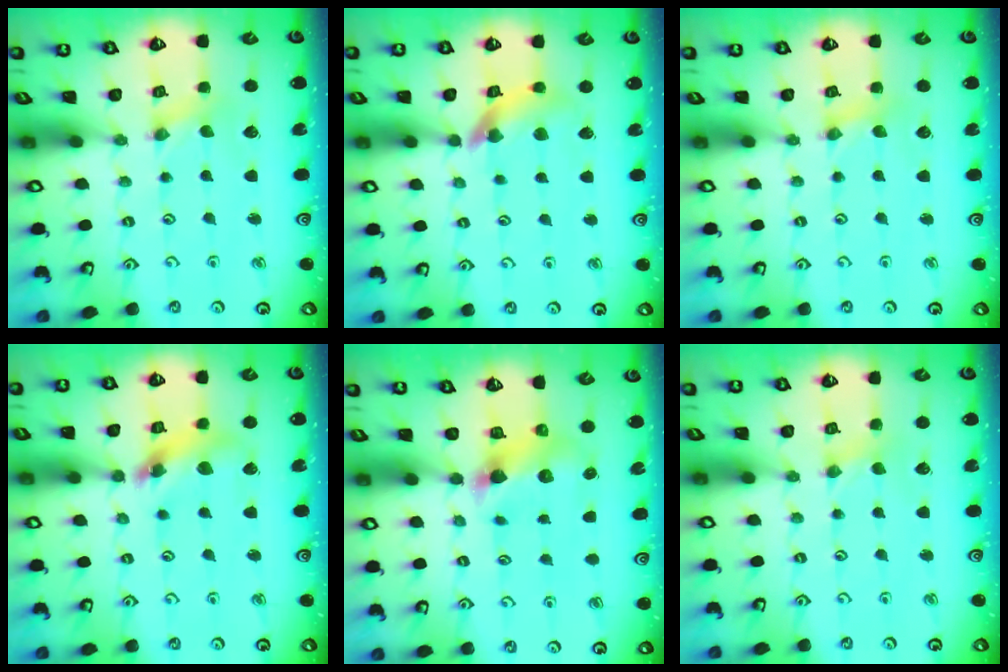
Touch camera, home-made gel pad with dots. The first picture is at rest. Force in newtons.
{"total": 11.7, "press": 11.6, "slide": 1.6}
{"total": 1.5, "press": 1.4, "slide": 0.2}
{"total": 12.5, "press": 12.4, "slide": 1.7}
{"total": 6.0, "press": 6.0, "slide": 0.5}
{"total": 1.1, "press": 1.1, "slide": 0.4}